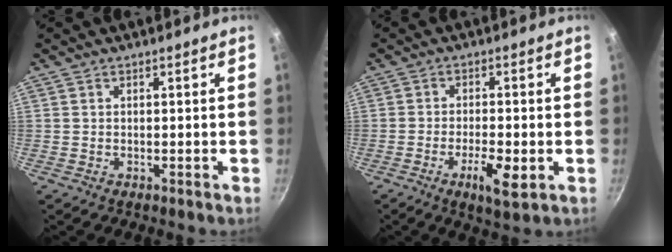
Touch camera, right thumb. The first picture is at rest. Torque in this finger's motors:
{"motor_torque": [-0.11, 0.26, 0.30, 0.19, -0.02]}